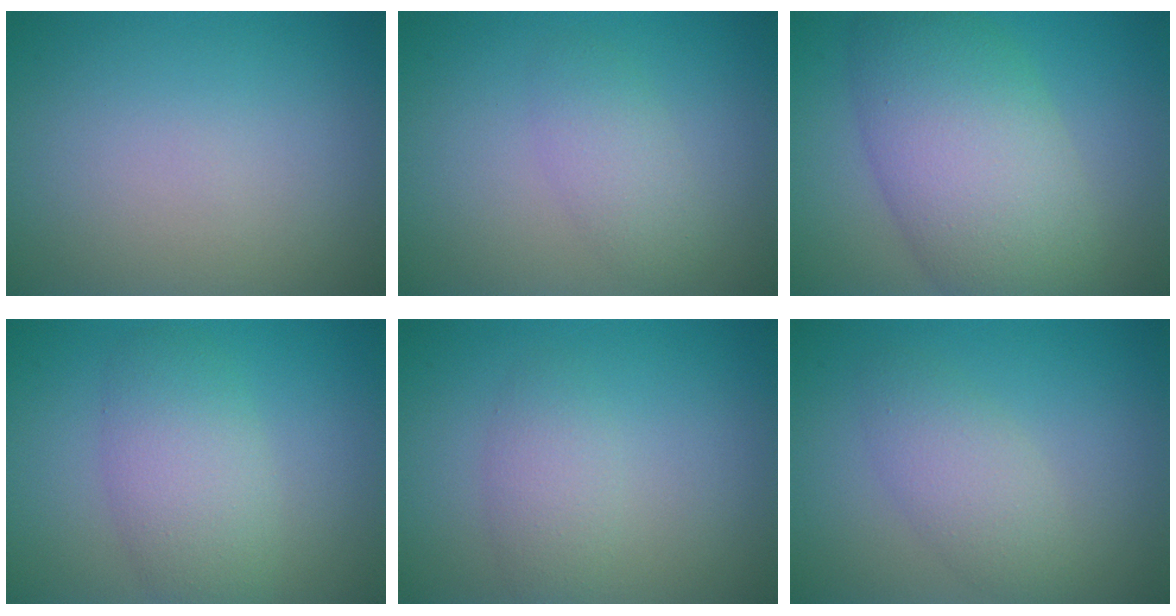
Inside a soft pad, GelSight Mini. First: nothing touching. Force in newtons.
{"total": 2.2, "press": 2.2, "slide": 0.0}
{"total": 9.1, "press": 9.1, "slide": 0.5}
{"total": 4.8, "press": 4.7, "slide": 0.2}
{"total": 2.2, "press": 2.1, "slide": 0.1}
{"total": 2.9, "press": 2.9, "slide": 0.1}